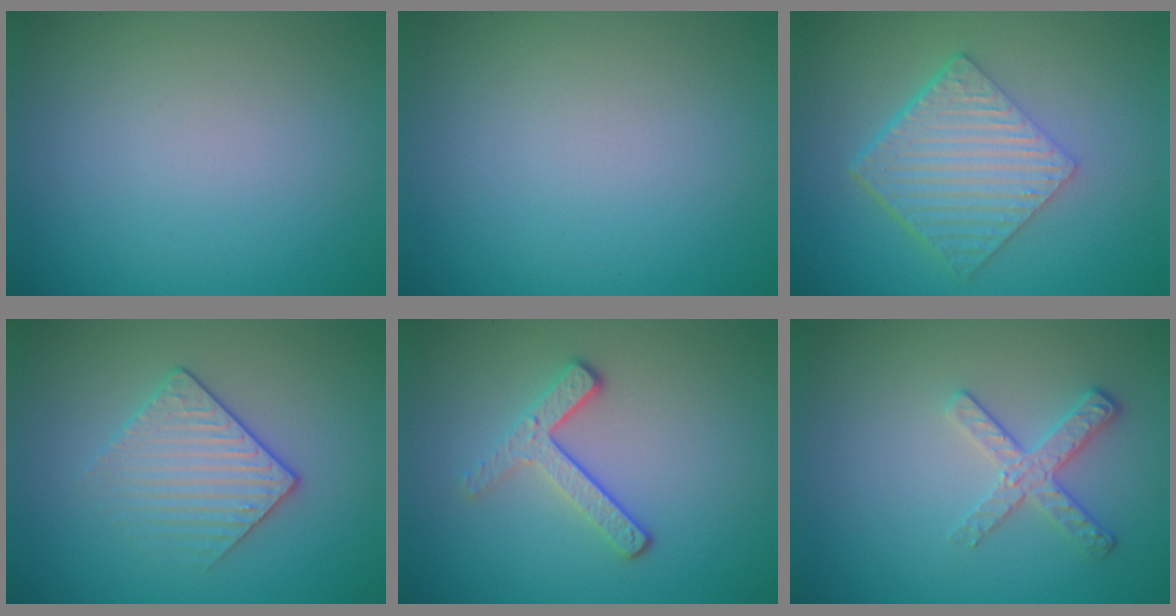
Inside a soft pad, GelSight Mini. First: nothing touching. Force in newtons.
{"total": 0.0}
{"total": 6.3, "press": 4.3, "slide": 4.6}
{"total": 2.9, "press": 2.6, "slide": 1.2}
{"total": 3.0, "press": 2.2, "slide": 2.1}
{"total": 2.6, "press": 2.4, "slide": 1.2}